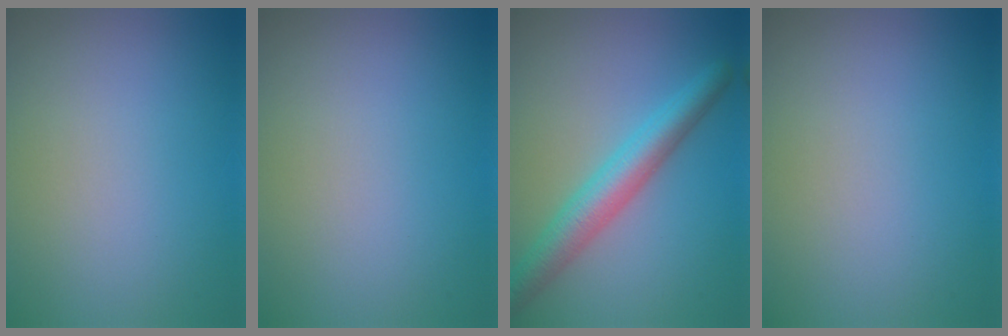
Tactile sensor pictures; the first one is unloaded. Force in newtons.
{"total": 0.0}
{"total": 4.8, "press": 4.8, "slide": 0.1}
{"total": 0.0}